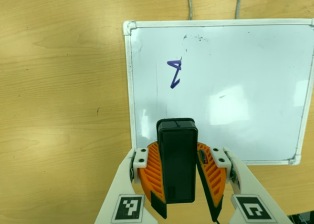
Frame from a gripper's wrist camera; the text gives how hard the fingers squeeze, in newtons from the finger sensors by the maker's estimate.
{"total": 10.1, "left": 9.8, "right": 10.3}